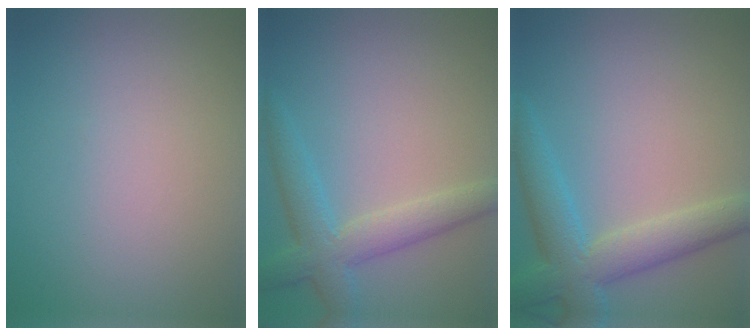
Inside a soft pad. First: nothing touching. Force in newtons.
{"total": 4.4, "press": 4.4, "slide": 0.2}
{"total": 5.7, "press": 5.7, "slide": 0.1}